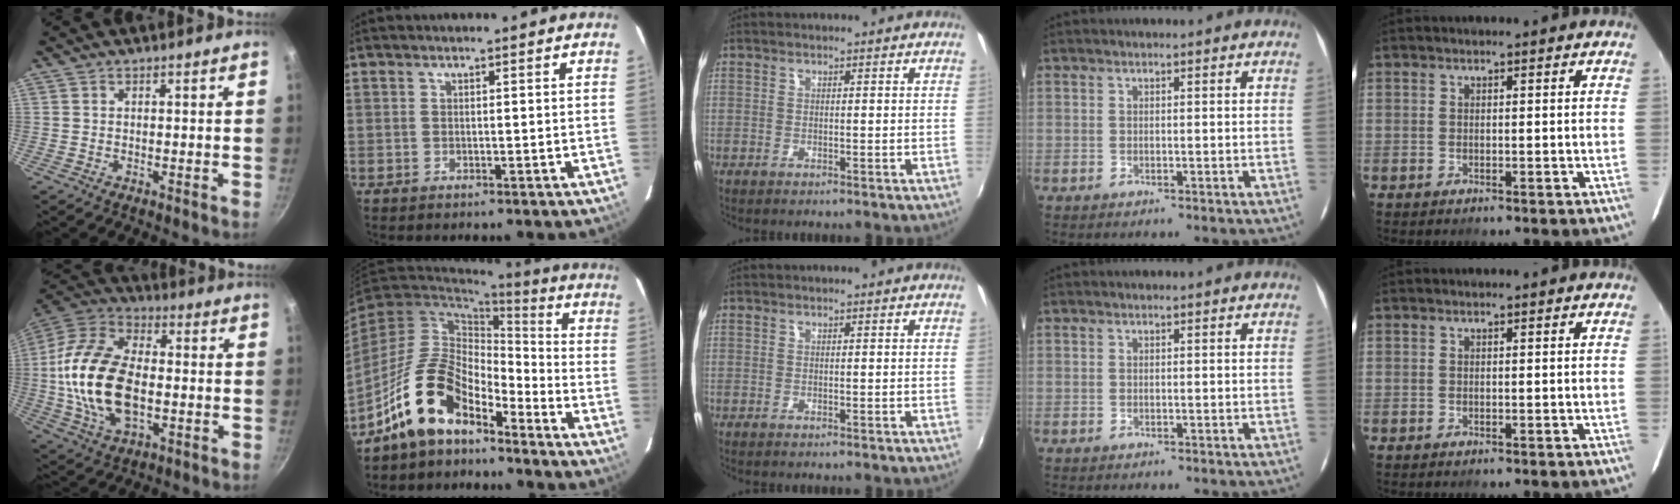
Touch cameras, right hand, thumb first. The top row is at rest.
{"thumb": {"total": 21.1, "force": [-1.5, 12.4, 17.0], "torque": [-0.321, 0.024, -0.035]}, "index": {"total": 13.5, "force": [-9.8, 6.0, 7.2], "torque": [-0.143, 0.020, -0.185]}}